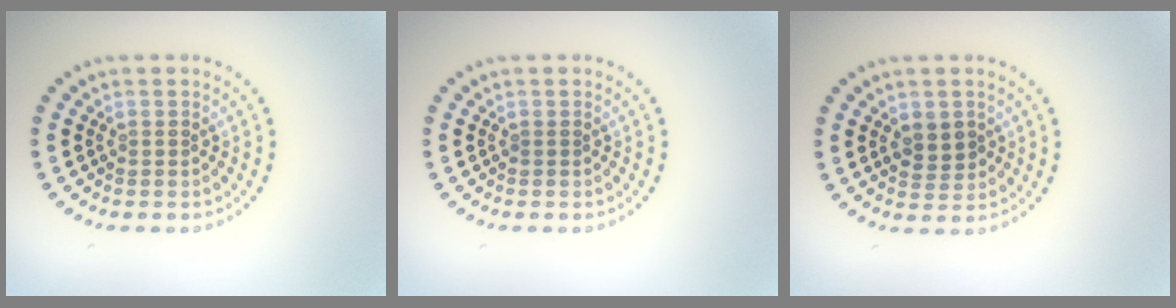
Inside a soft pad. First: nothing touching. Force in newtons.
{"total": 0.0}
{"total": 2.4, "press": 2.3, "slide": 0.5}